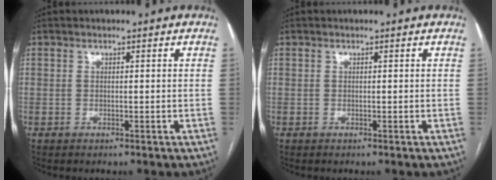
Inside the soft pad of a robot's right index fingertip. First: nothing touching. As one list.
[{"total": 0.0}]